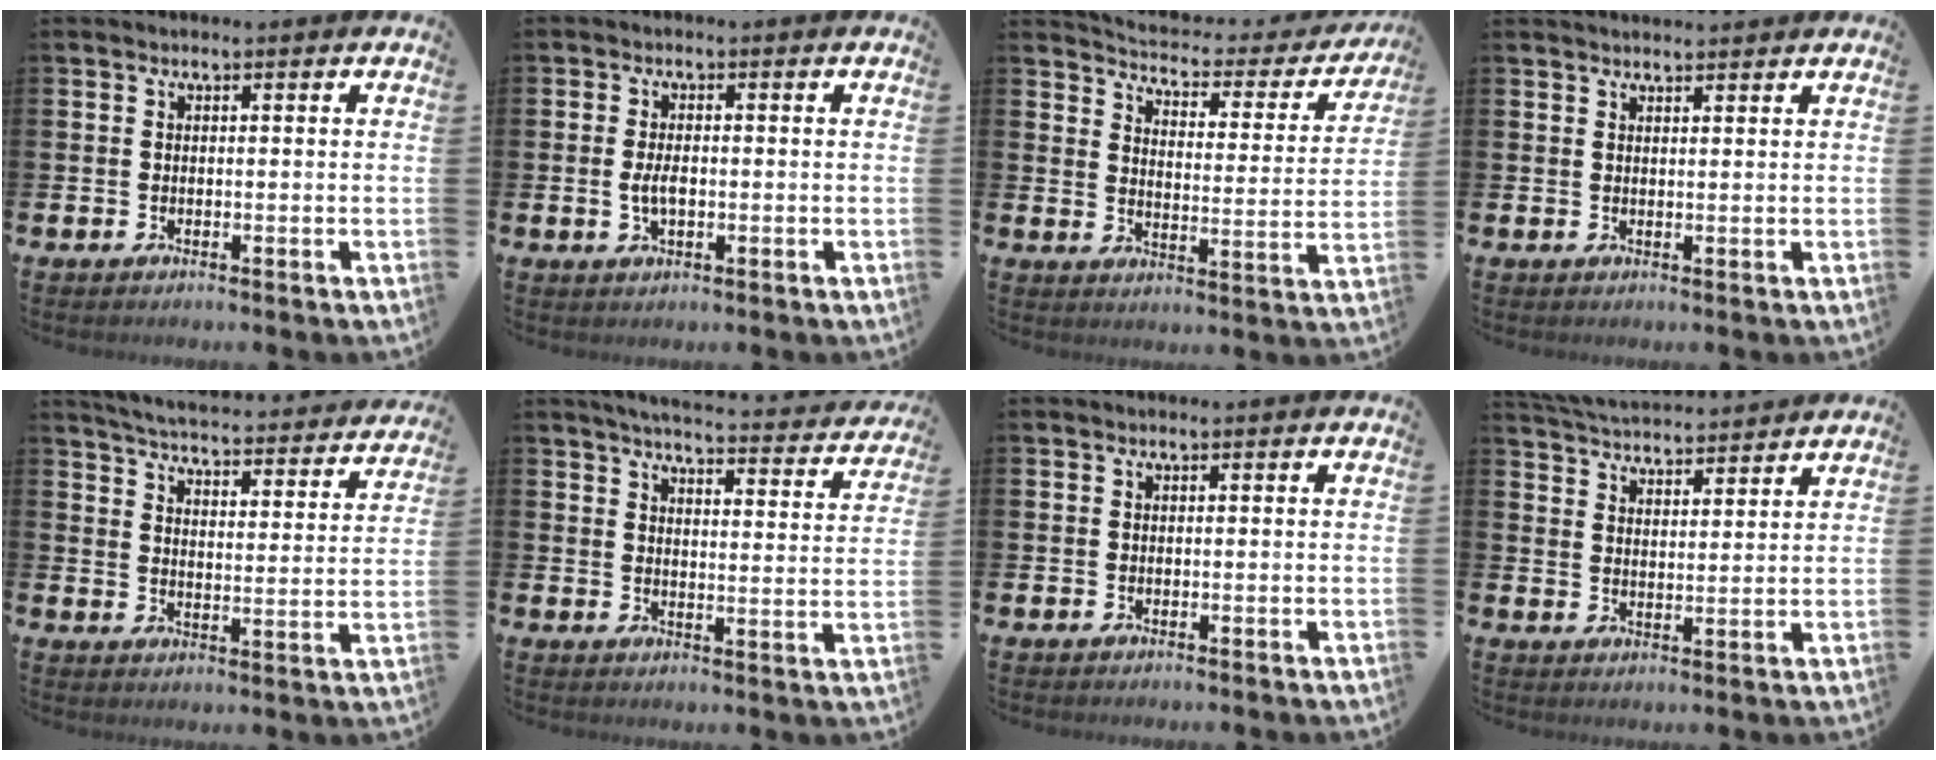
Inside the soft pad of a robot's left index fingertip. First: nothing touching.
{"total": 2.7, "force": [-0.2, 1.3, 2.4], "torque": [-0.043, 0.003, -0.006]}
{"total": 4.6, "force": [4.4, 1.2, 0.8], "torque": [-0.036, -0.041, 0.068]}
{"total": 1.7, "force": [1.7, 0.2, 0.1], "torque": [0.006, -0.008, 0.029]}
{"total": 4.6, "force": [4.5, 0.2, 0.9], "torque": [-0.042, -0.042, 0.073]}
{"total": 4.7, "force": [4.5, 0.3, 1.5], "torque": [-0.040, -0.035, 0.072]}
{"total": 0.0}
{"total": 4.6, "force": [4.6, 0.3, 0.0], "torque": [-0.021, -0.032, 0.082]}